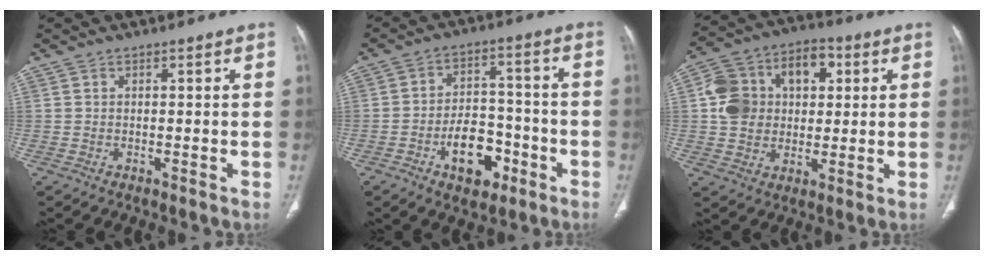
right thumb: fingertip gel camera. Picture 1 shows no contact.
{"total": 10.7, "force": [-4.9, 6.6, 6.9], "torque": [-0.080, 0.039, -0.074]}
{"total": 15.2, "force": [2.7, 11.6, 9.4], "torque": [-0.133, 0.023, 0.044]}